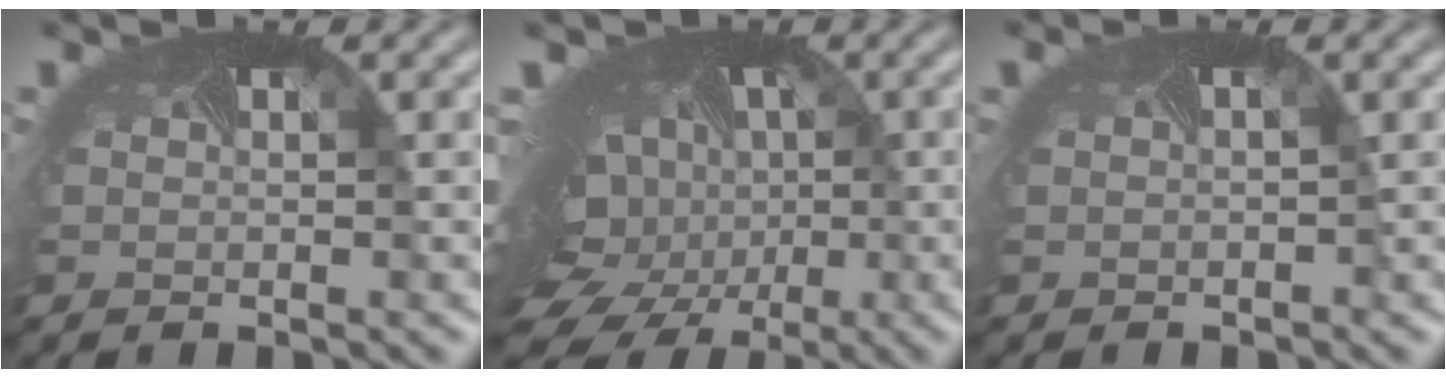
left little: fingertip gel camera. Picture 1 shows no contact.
{"total": 16.7, "force": [-2.7, 12.7, 10.5], "torque": [-0.199, -0.015, -0.042]}
{"total": 1.2, "force": [0.2, 0.7, 1.0], "torque": [-0.001, 0.009, -0.003]}